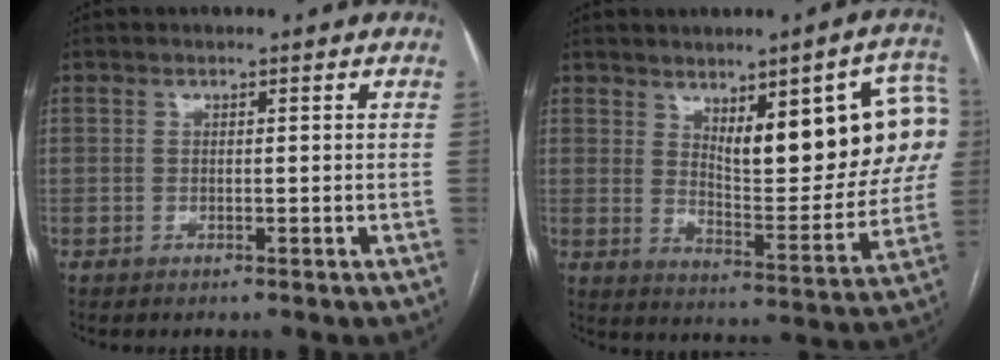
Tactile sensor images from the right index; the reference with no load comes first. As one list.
[{"total": 18.9, "force": [5.8, 5.5, 17.1], "torque": [-0.223, -0.001, 0.083]}]